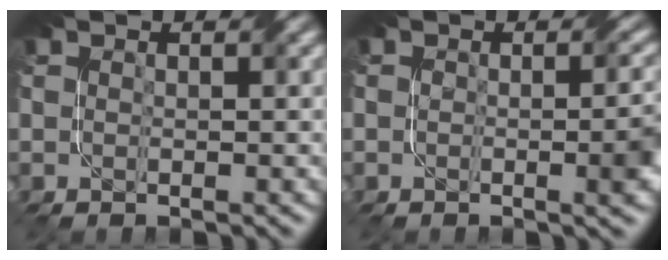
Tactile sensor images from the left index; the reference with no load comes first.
{"total": 3.4, "force": [-0.5, 1.0, 3.2], "torque": [-0.044, -0.002, -0.007]}